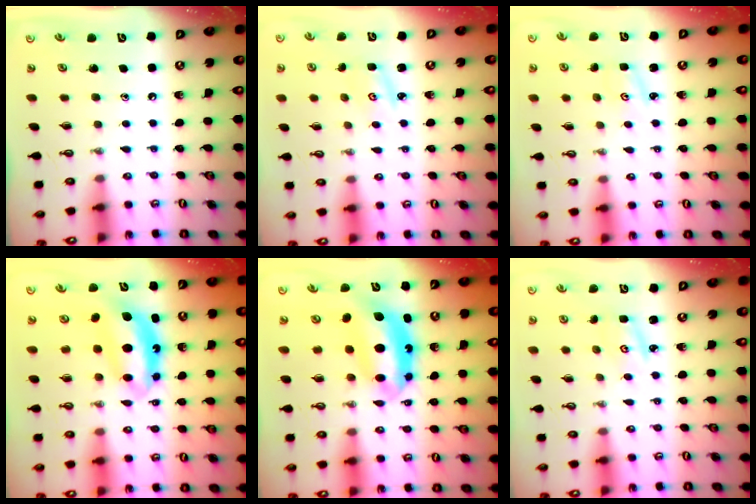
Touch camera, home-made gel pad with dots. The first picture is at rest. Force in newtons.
{"total": 3.0, "press": 2.9, "slide": 0.4}
{"total": 2.2, "press": 2.2, "slide": 0.3}
{"total": 6.9, "press": 6.8, "slide": 0.6}
{"total": 8.3, "press": 8.2, "slide": 1.1}
{"total": 1.8, "press": 1.8, "slide": 0.1}